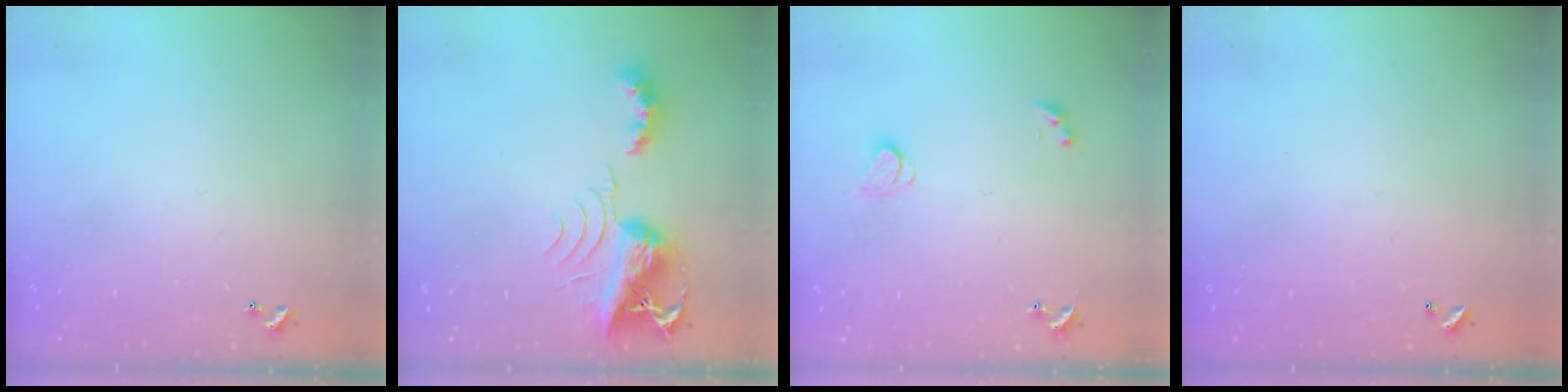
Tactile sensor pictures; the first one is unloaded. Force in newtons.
{"total": 9.0, "press": 9.0, "slide": 1.0}
{"total": 2.2, "press": 2.2, "slide": 0.5}
{"total": 2.7, "press": 2.7, "slide": 0.1}